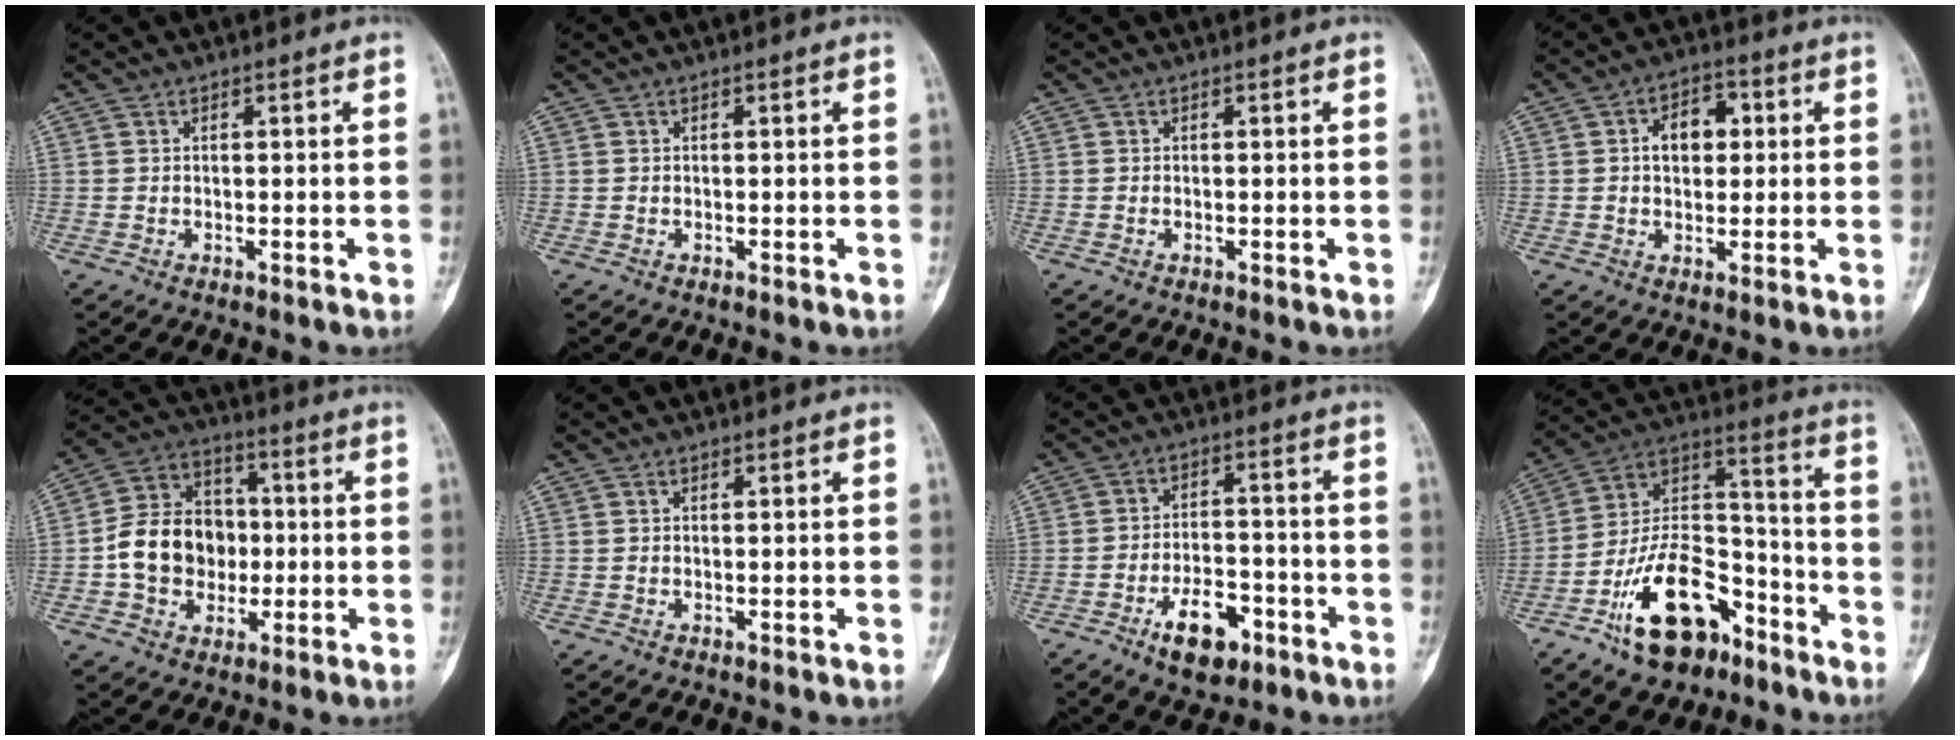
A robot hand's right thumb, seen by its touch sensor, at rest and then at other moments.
{"total": 0.0}
{"total": 0.0}
{"total": 7.4, "force": [1.2, 5.0, 5.3], "torque": [-0.060, 0.014, 0.013]}
{"total": 14.3, "force": [-1.2, 11.6, 8.3], "torque": [-0.108, 0.032, -0.024]}
{"total": 0.0}
{"total": 9.6, "force": [-5.0, 5.1, 6.4], "torque": [-0.083, 0.031, -0.078]}
{"total": 19.4, "force": [-11.1, 10.6, 11.8], "torque": [-0.171, 0.095, -0.190]}